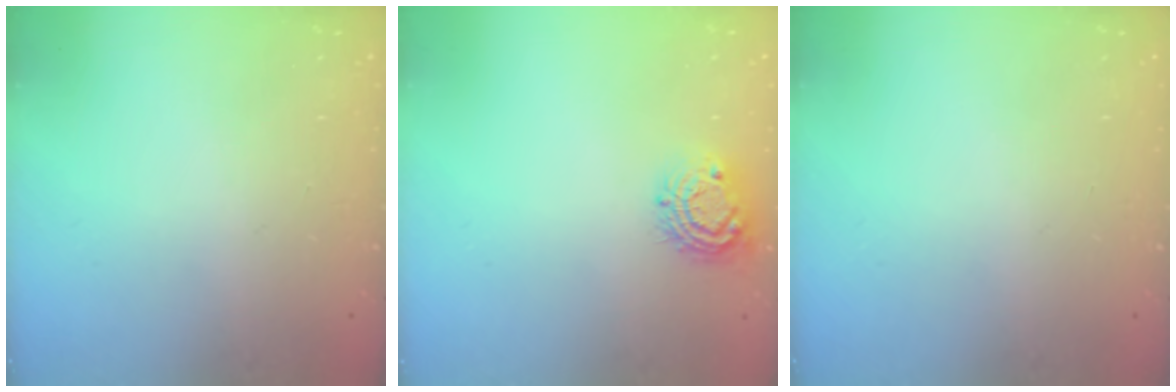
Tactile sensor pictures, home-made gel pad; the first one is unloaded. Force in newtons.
{"total": 9.9, "press": 9.9, "slide": 0.7}
{"total": 0.0}